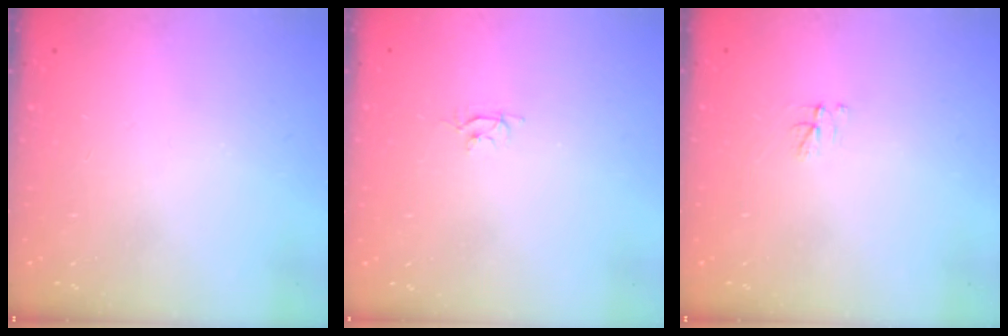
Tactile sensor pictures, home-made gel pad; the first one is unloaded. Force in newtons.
{"total": 2.6, "press": 2.6, "slide": 0.3}
{"total": 2.9, "press": 2.9, "slide": 0.4}